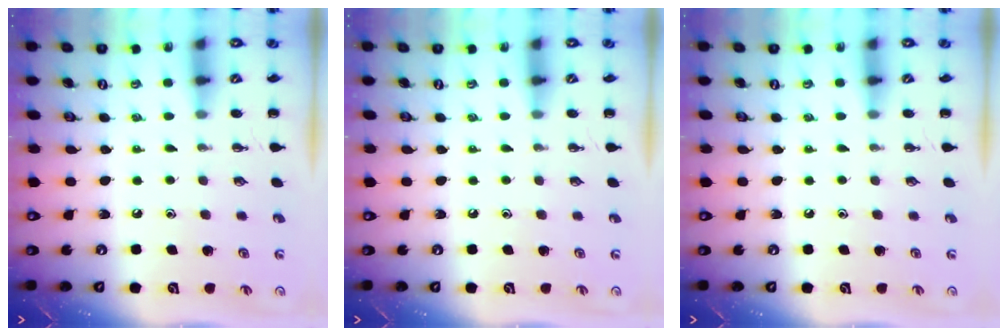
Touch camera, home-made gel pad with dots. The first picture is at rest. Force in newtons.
{"total": 0.0}
{"total": 0.0}